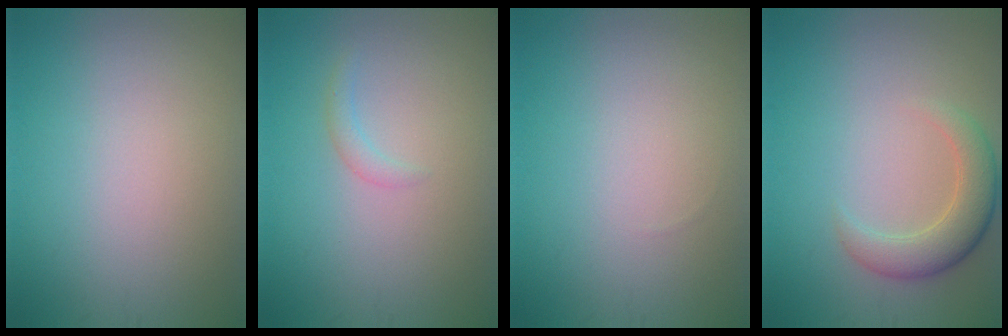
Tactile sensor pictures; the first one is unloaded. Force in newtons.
{"total": 1.0, "press": 1.0, "slide": 0.0}
{"total": 0.0}
{"total": 3.9, "press": 3.9, "slide": 0.1}